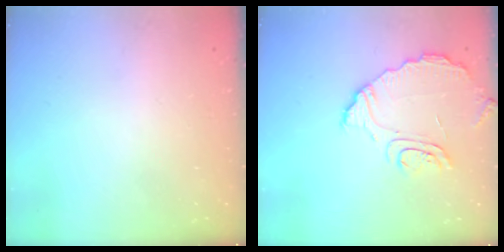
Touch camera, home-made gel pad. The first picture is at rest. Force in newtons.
{"total": 9.3, "press": 9.3, "slide": 0.7}